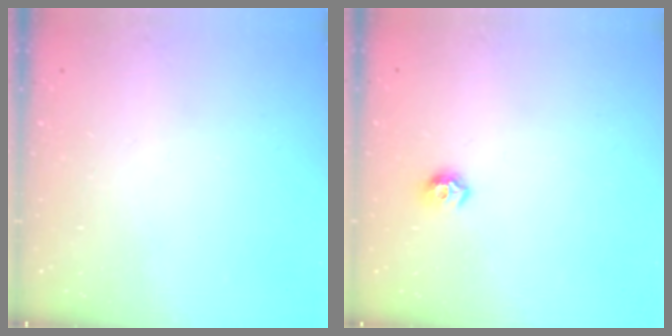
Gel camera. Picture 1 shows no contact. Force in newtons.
{"total": 7.2, "press": 7.2, "slide": 1.0}